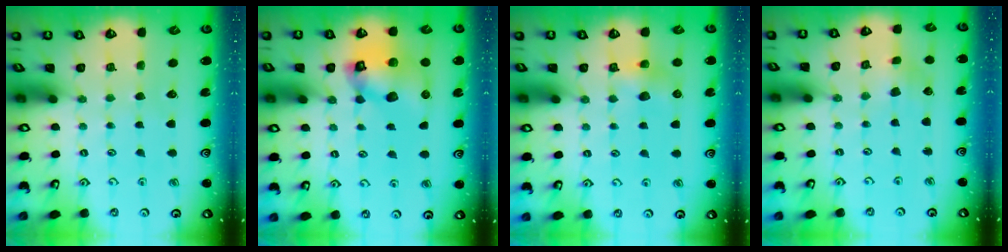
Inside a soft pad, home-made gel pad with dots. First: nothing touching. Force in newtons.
{"total": 12.5, "press": 12.4, "slide": 1.7}
{"total": 6.0, "press": 5.9, "slide": 0.8}
{"total": 2.7, "press": 2.7, "slide": 0.4}